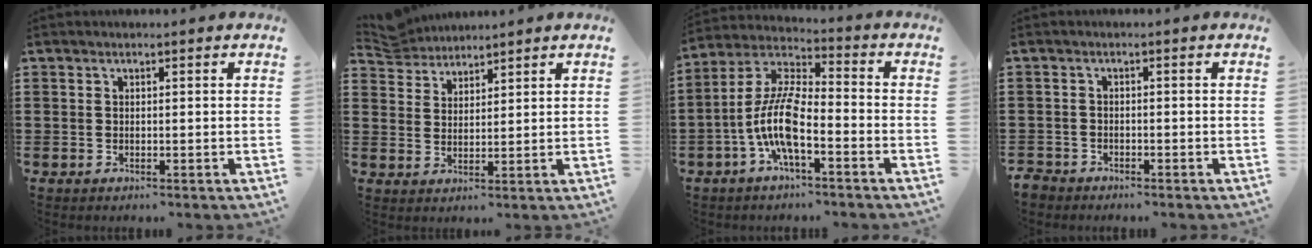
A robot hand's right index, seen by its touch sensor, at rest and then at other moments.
{"total": 4.3, "force": [4.2, 0.9, 0.1], "torque": [-0.018, -0.006, 0.083]}
{"total": 10.4, "force": [-4.0, 3.2, 9.1], "torque": [-0.222, -0.013, -0.084]}
{"total": 2.0, "force": [-1.9, 0.6, -0.1], "torque": [-0.010, -0.003, -0.045]}